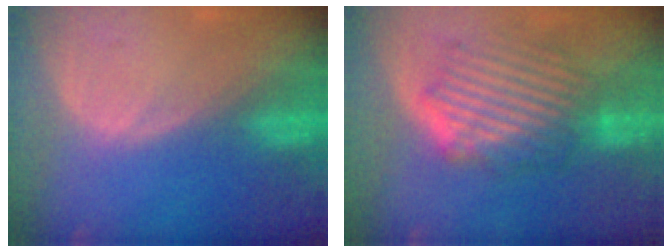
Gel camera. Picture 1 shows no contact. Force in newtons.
{"total": 8.4, "press": 7.8, "slide": 3.1}